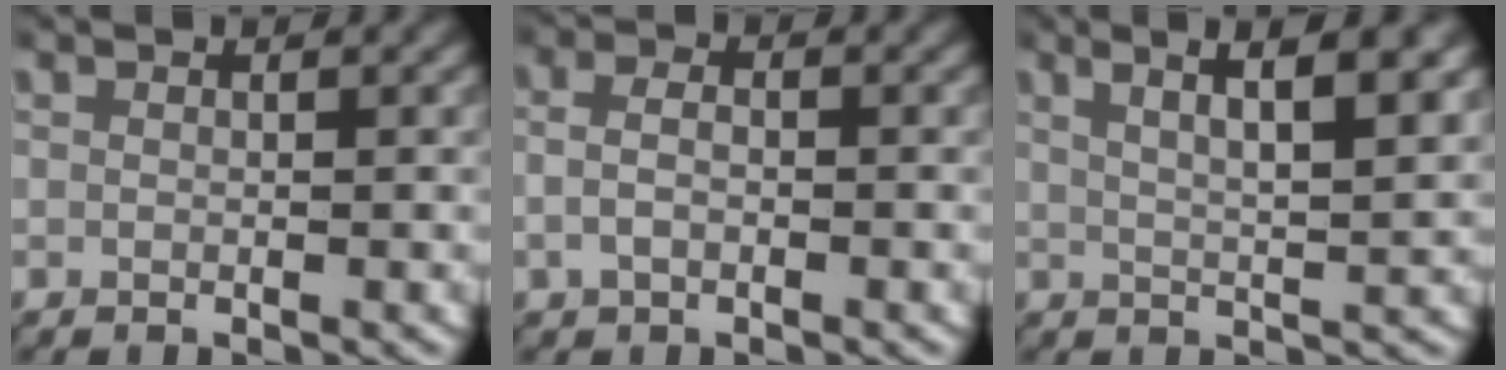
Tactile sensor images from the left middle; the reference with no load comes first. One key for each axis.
{"total": 2.4, "fx": -0.6, "fy": 1.6, "fz": 1.7, "tx": -0.041, "ty": -0.001, "tz": -0.010}
{"total": 5.9, "fx": 3.7, "fy": 1.2, "fz": 4.5, "tx": -0.055, "ty": 0.018, "tz": 0.053}